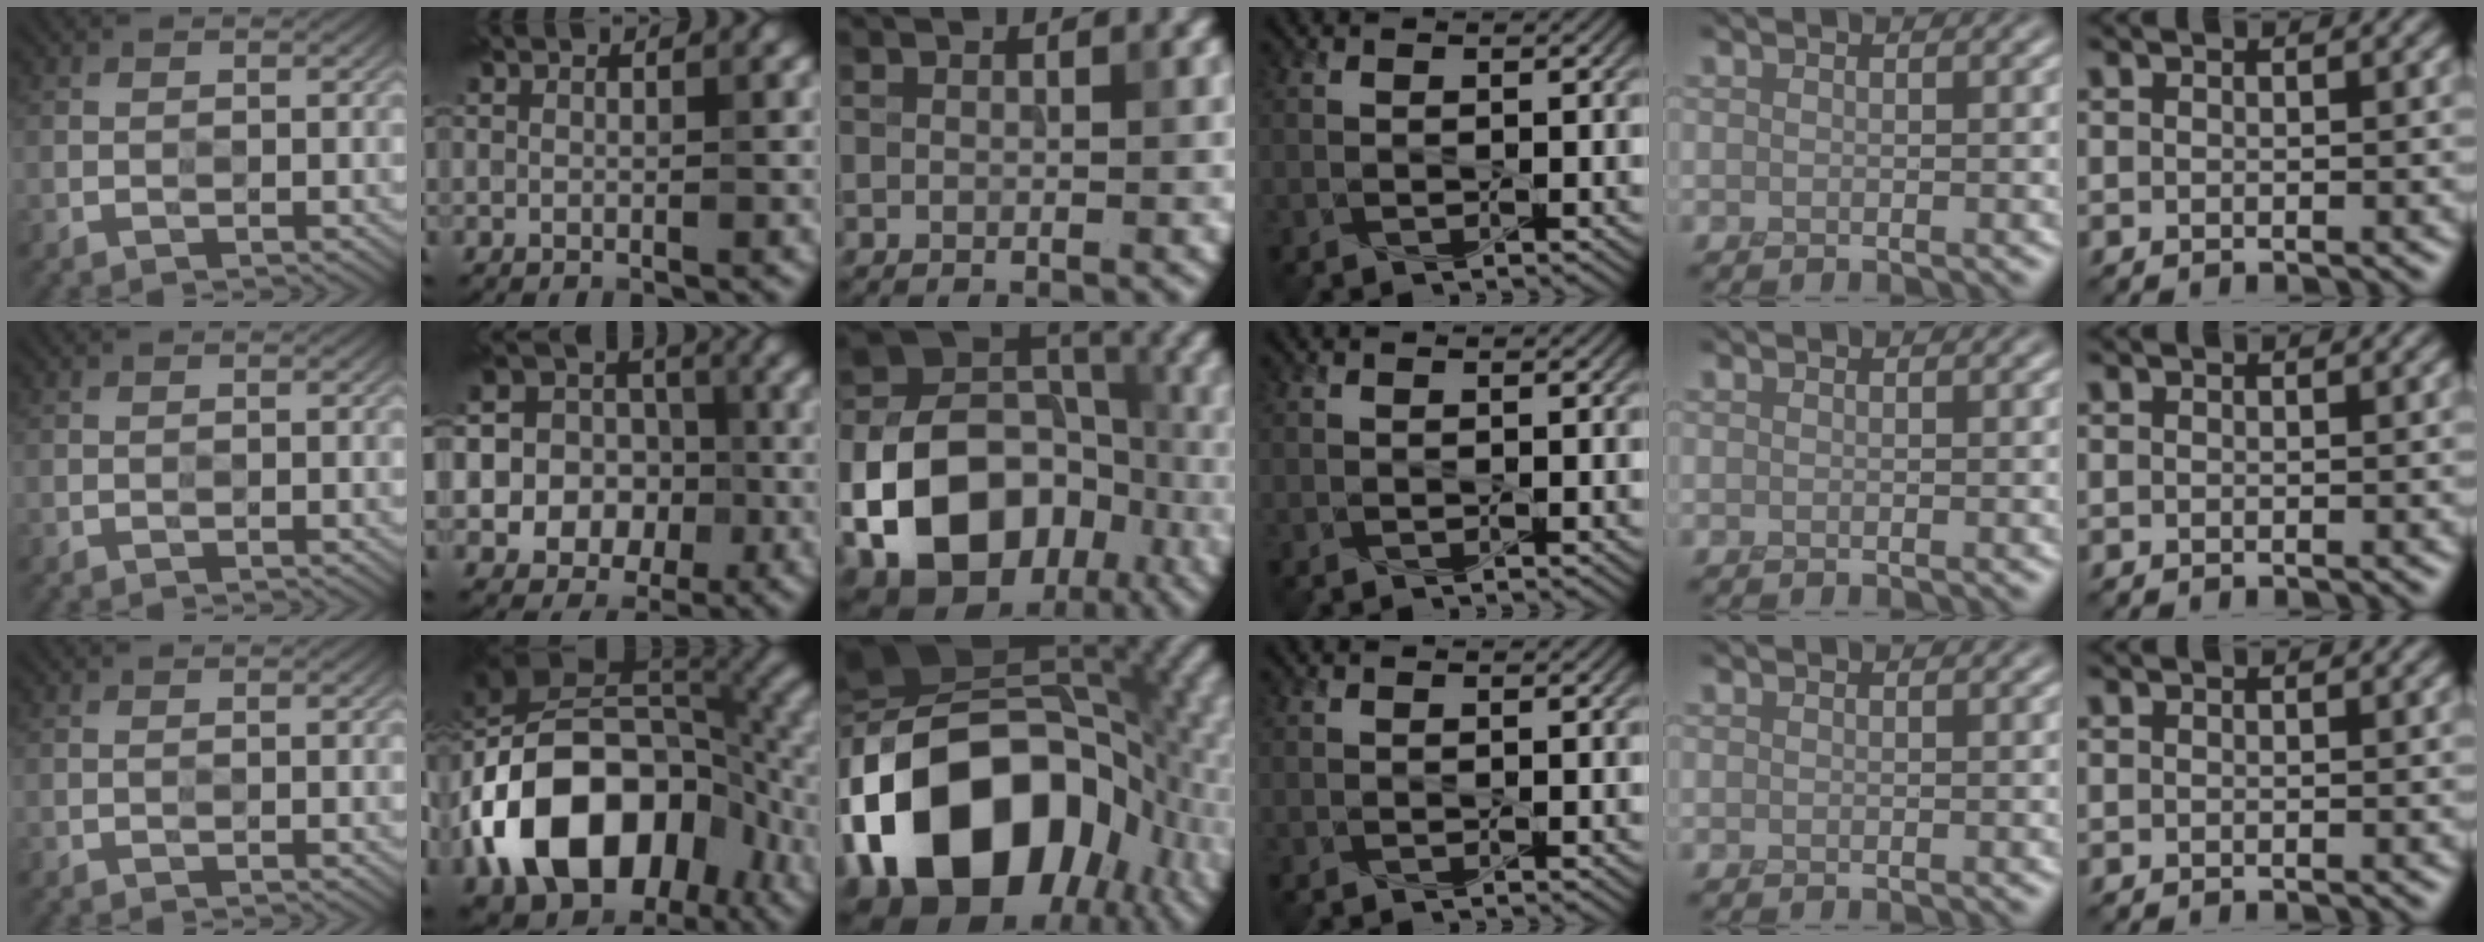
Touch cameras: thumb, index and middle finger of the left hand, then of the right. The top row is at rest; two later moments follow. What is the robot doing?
{"motion": "press", "object": "gel pad"}